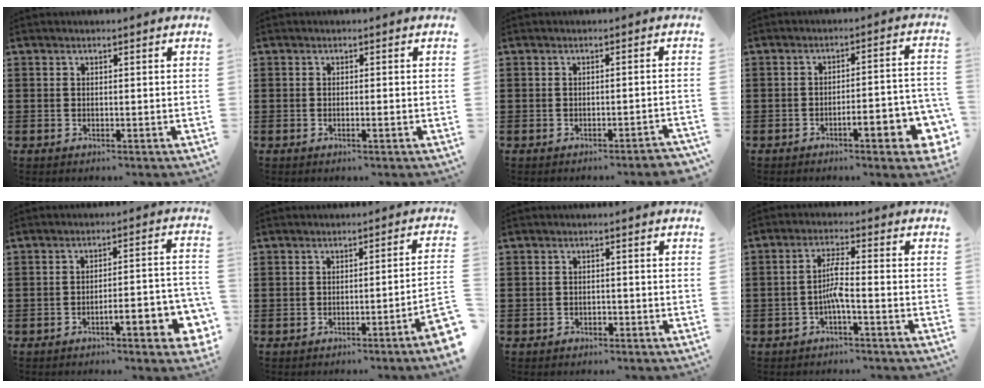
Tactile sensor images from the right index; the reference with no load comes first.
{"total": 0.9, "force": [-0.4, -0.1, 0.7], "torque": [-0.012, -0.004, -0.007]}
{"total": 1.5, "force": [-1.2, -0.3, 0.8], "torque": [-0.013, -0.002, -0.024]}
{"total": 6.3, "force": [-3.5, 1.2, 5.0], "torque": [-0.073, -0.008, -0.062]}
{"total": 5.8, "force": [-3.7, 0.8, 4.4], "torque": [-0.073, -0.011, -0.066]}
{"total": 3.3, "force": [-2.2, -0.5, 2.4], "torque": [-0.040, -0.010, -0.041]}
{"total": 1.1, "force": [-1.0, 0.5, 0.1], "torque": [-0.006, 0.001, -0.023]}
{"total": 4.2, "force": [-1.6, 0.4, 3.9], "torque": [-0.086, 0.000, -0.037]}